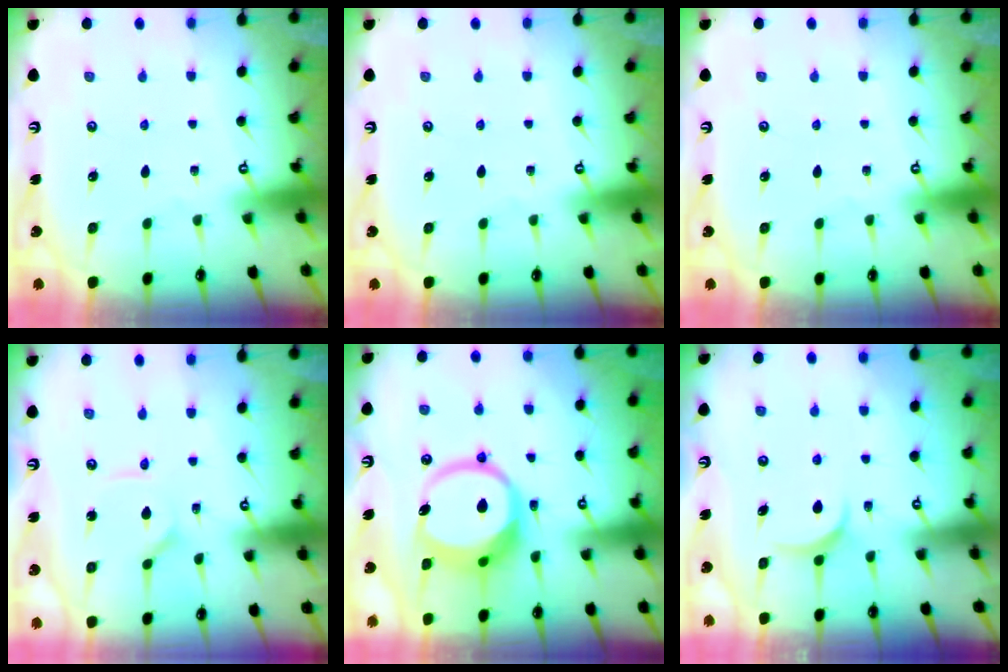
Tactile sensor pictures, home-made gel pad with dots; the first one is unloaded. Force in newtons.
{"total": 0.0}
{"total": 0.0}
{"total": 1.5, "press": 1.5, "slide": 0.1}
{"total": 13.6, "press": 13.4, "slide": 2.2}
{"total": 4.2, "press": 4.2, "slide": 0.2}